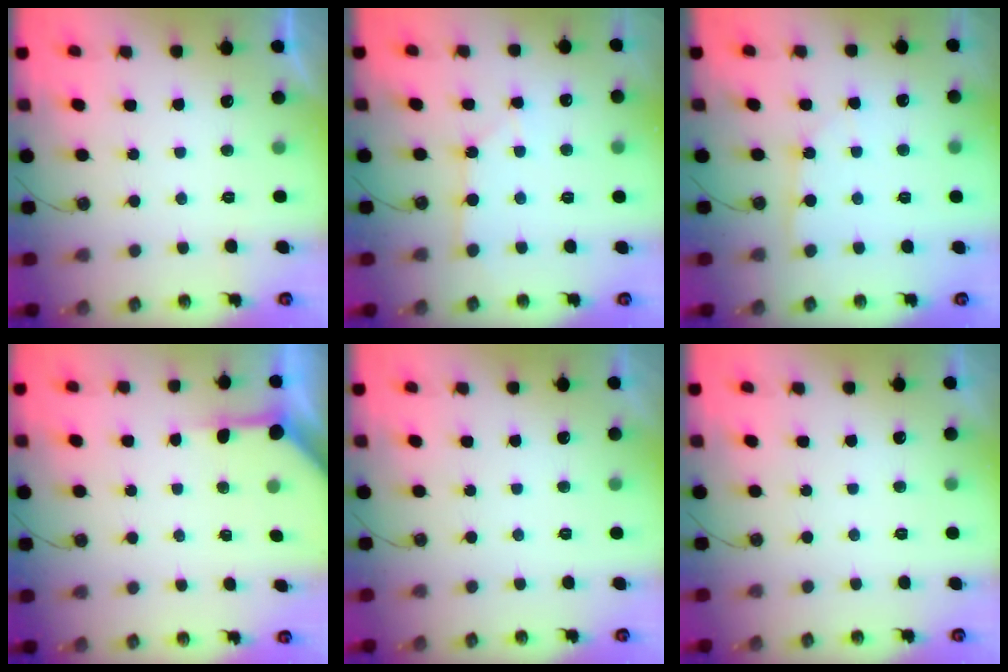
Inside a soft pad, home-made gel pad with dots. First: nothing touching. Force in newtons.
{"total": 2.3, "press": 2.2, "slide": 0.3}
{"total": 3.4, "press": 3.4, "slide": 0.4}
{"total": 4.5, "press": 4.5, "slide": 0.2}
{"total": 0.0}
{"total": 0.0}